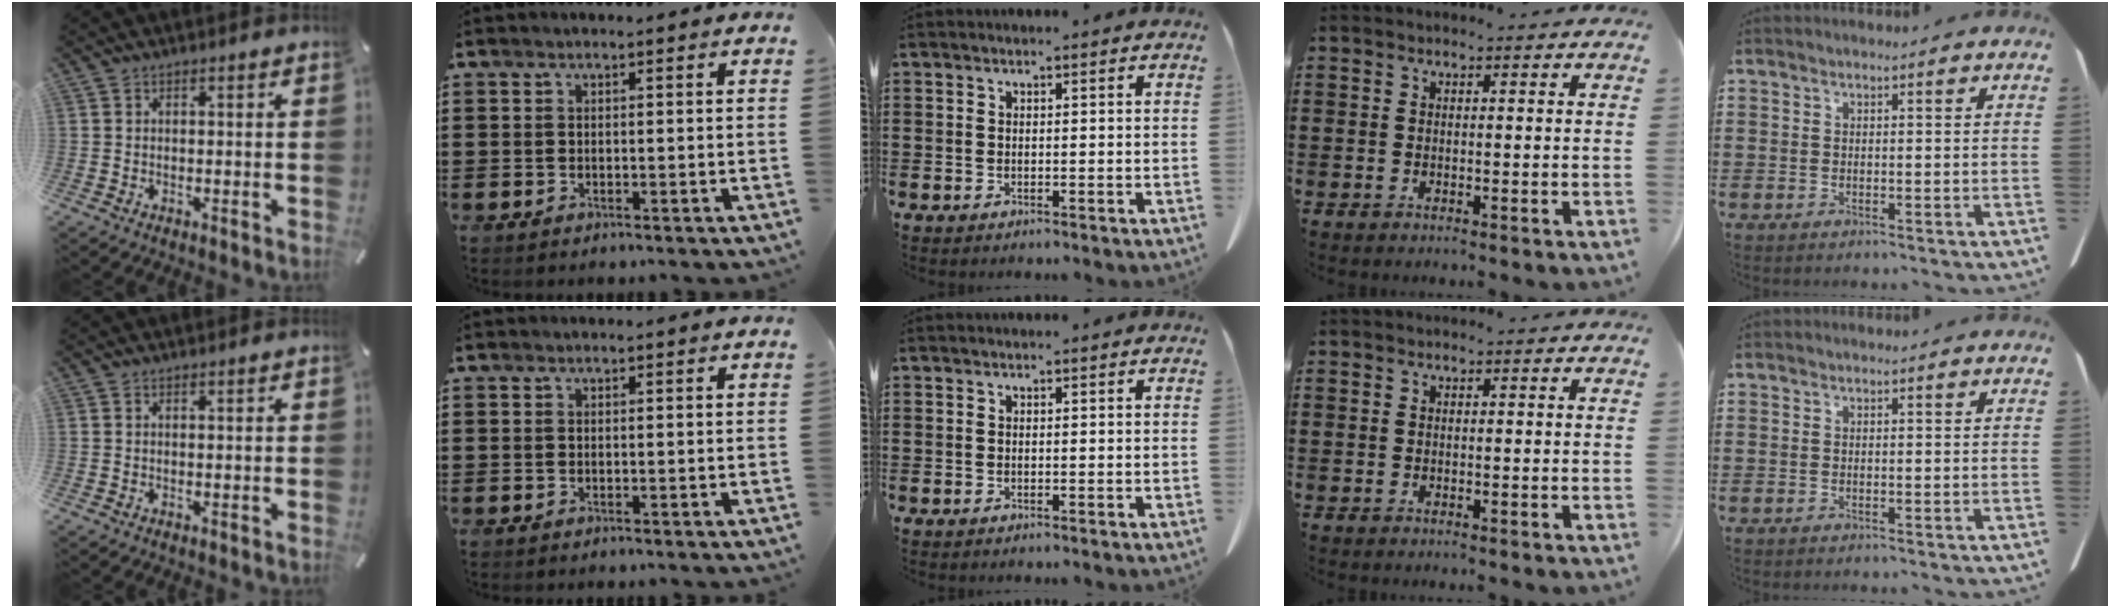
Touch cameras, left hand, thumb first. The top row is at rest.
{}